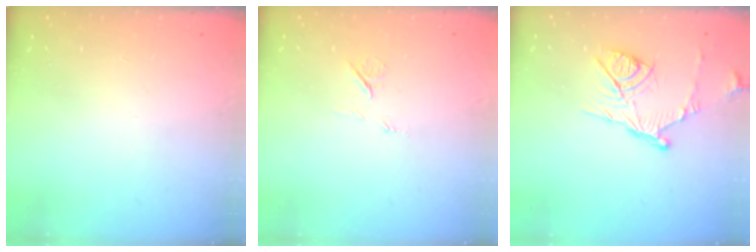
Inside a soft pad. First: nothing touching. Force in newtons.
{"total": 6.0, "press": 6.0, "slide": 0.8}
{"total": 12.8, "press": 12.8, "slide": 0.8}